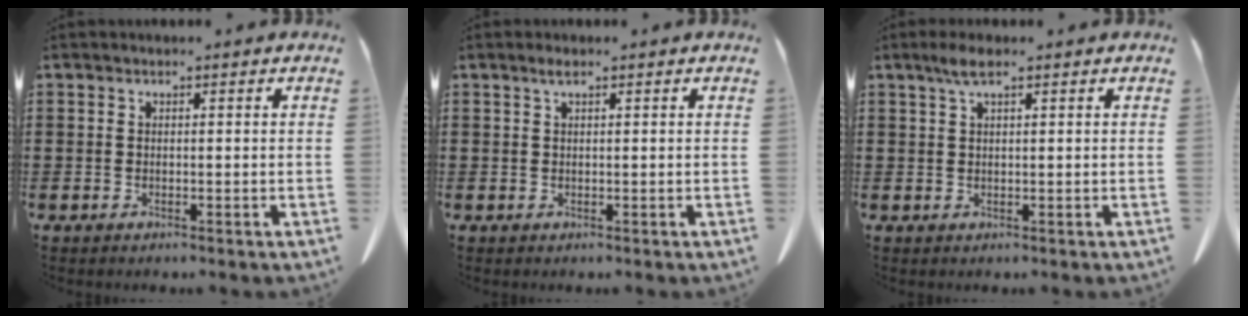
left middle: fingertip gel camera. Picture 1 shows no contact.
{"total": 1.0, "force": [0.6, 0.2, 0.8], "torque": [-0.018, 0.001, 0.010]}
{"total": 2.7, "force": [1.5, 0.6, 2.2], "torque": [-0.047, 0.003, 0.026]}